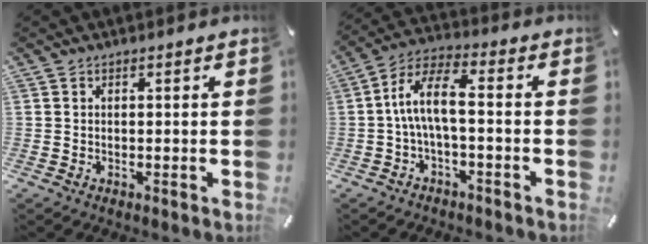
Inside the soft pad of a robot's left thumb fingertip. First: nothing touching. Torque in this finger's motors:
{"motor_torque": [1.24, 1.25, 1.15, -0.16, 0.17]}